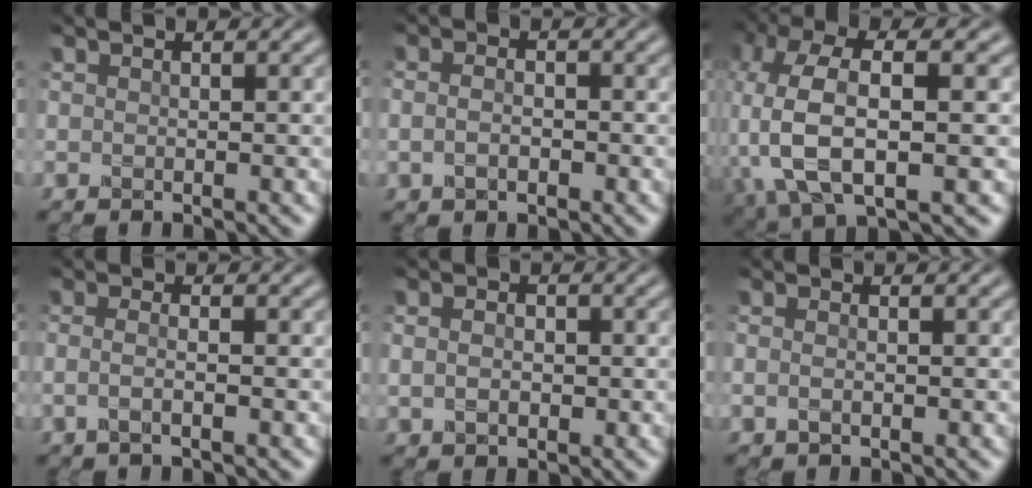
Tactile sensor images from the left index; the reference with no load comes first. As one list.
[{"total": 1.7, "force": [-0.4, 1.1, 1.2], "torque": [-0.026, 0.002, -0.011]}, {"total": 10.1, "force": [-0.5, 4.9, 8.8], "torque": [-0.197, 0.006, -0.013]}, {"total": 1.9, "force": [-0.3, 0.8, 1.7], "torque": [-0.025, -0.001, -0.016]}, {"total": 2.3, "force": [0.2, 1.8, 1.5], "torque": [-0.019, 0.009, -0.002]}, {"total": 1.0, "force": [-0.2, 0.5, 0.9], "torque": [-0.018, 0.002, -0.007]}]